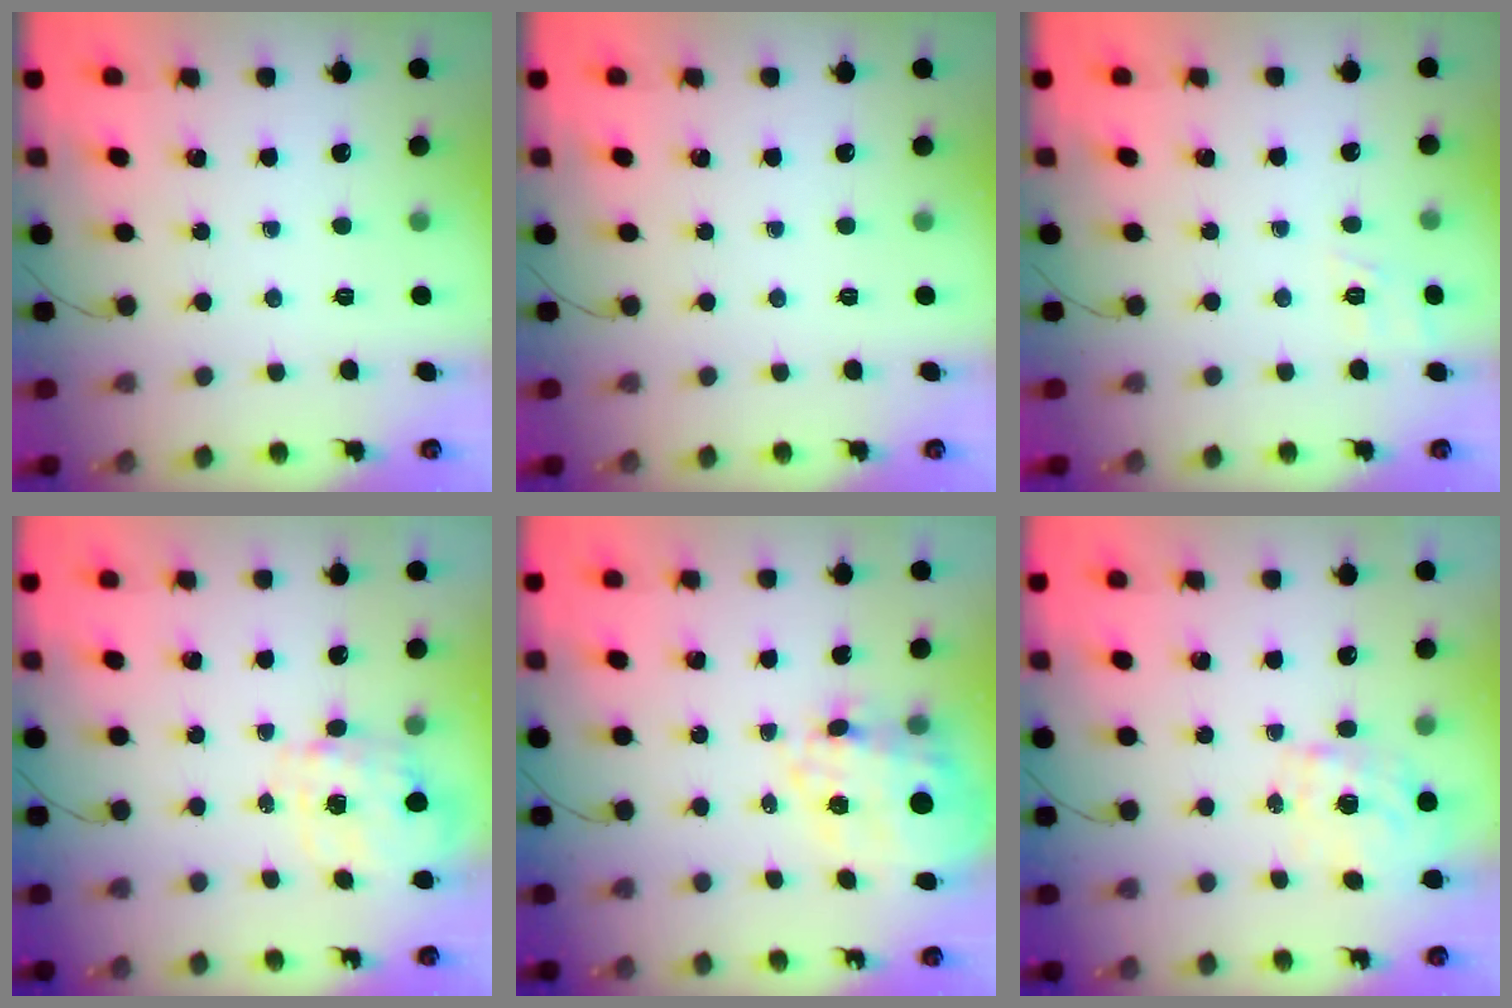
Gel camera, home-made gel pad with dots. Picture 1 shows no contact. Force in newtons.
{"total": 0.0}
{"total": 2.8, "press": 2.2, "slide": 1.7}
{"total": 3.6, "press": 3.5, "slide": 0.7}
{"total": 15.7, "press": 15.3, "slide": 3.9}
{"total": 0.9, "press": 0.7, "slide": 0.6}